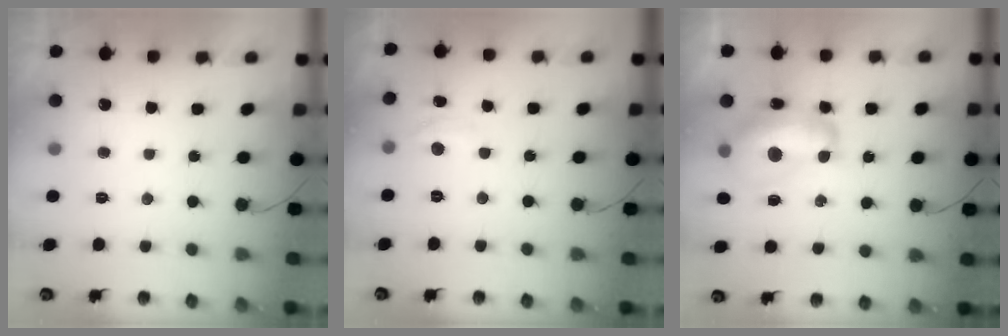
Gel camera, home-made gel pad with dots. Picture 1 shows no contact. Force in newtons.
{"total": 5.2, "press": 5.2, "slide": 0.5}
{"total": 14.4, "press": 14.3, "slide": 0.9}